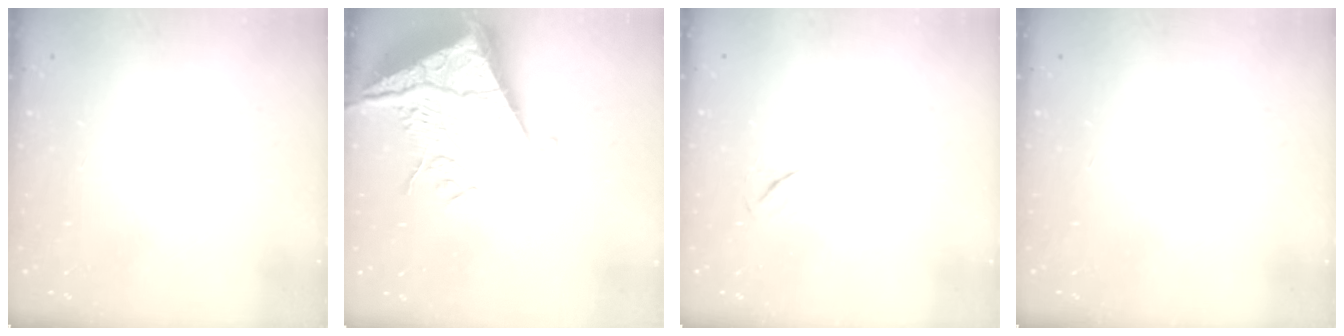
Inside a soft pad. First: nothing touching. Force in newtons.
{"total": 13.3, "press": 13.2, "slide": 1.4}
{"total": 6.4, "press": 6.4, "slide": 0.4}
{"total": 0.0}